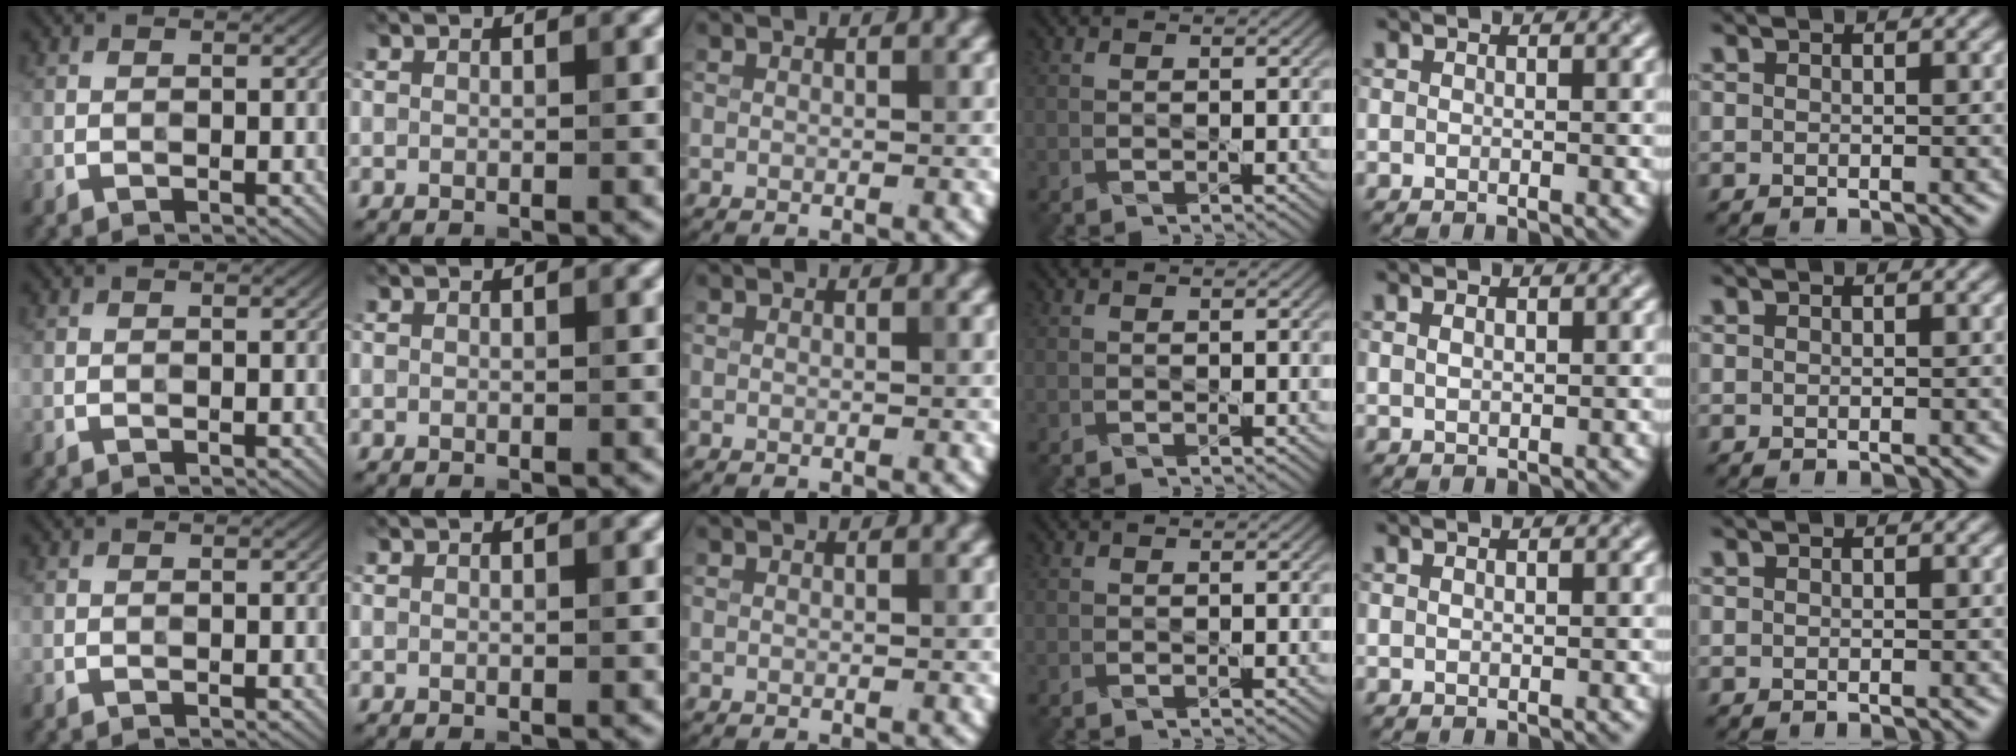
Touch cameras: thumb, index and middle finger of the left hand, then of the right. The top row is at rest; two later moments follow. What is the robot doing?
{"motion": "dispense", "object": "soap dispenser"}